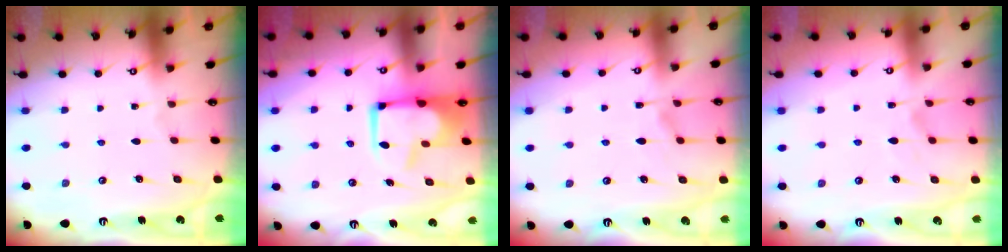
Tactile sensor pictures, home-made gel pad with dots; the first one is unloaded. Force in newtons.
{"total": 9.7, "press": 9.7, "slide": 1.0}
{"total": 1.3, "press": 0.3, "slide": 1.3}
{"total": 1.8, "press": 1.4, "slide": 1.2}